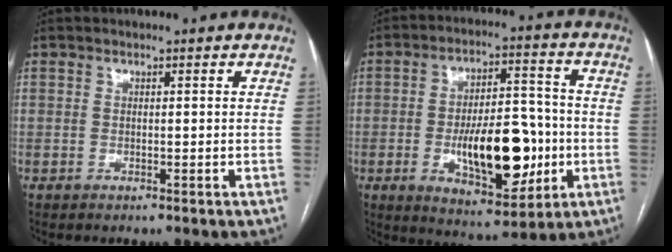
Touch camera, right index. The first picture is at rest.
{"total": 15.9, "force": [-3.3, 6.3, 14.2], "torque": [-0.227, 0.010, -0.042]}